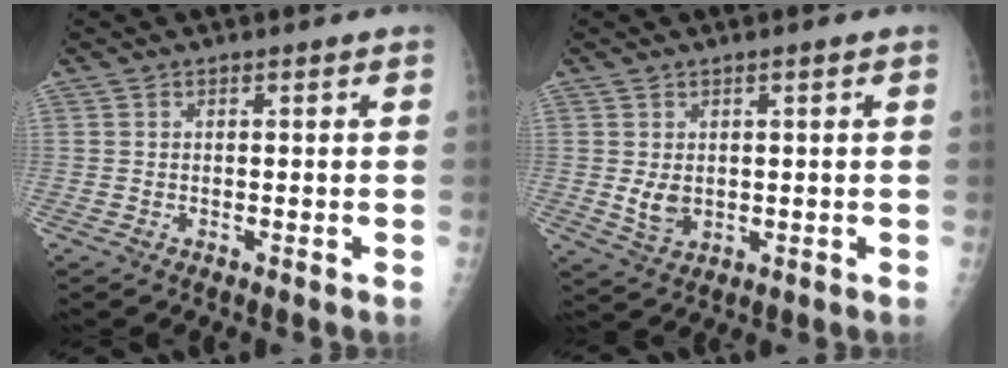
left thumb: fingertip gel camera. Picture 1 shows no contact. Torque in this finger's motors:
{"motor_torque": [0.26, 0.25, 0.48, -0.31, 0.01]}